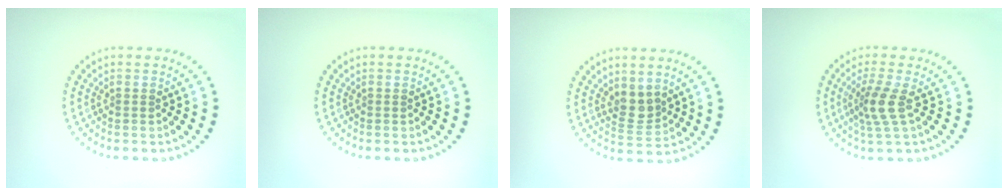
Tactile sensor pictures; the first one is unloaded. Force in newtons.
{"total": 0.0}
{"total": 2.3, "press": 1.9, "slide": 1.4}
{"total": 2.9, "press": 2.1, "slide": 2.0}